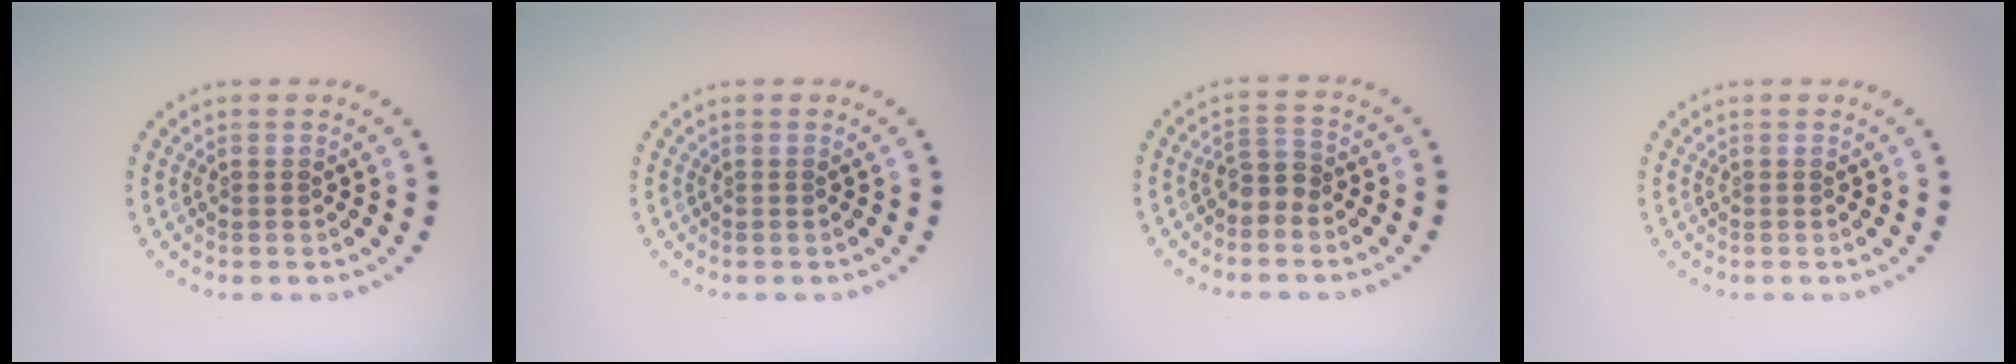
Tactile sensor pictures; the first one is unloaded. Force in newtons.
{"total": 0.0}
{"total": 2.0, "press": 1.6, "slide": 1.1}
{"total": 0.0}